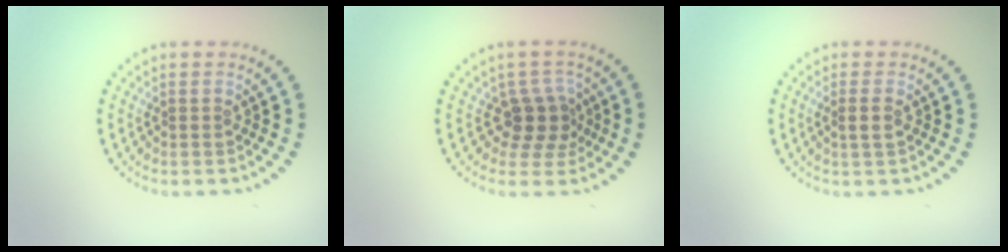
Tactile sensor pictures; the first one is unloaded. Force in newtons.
{"total": 3.0, "press": 2.2, "slide": 1.9}
{"total": 1.2, "press": 1.0, "slide": 0.6}